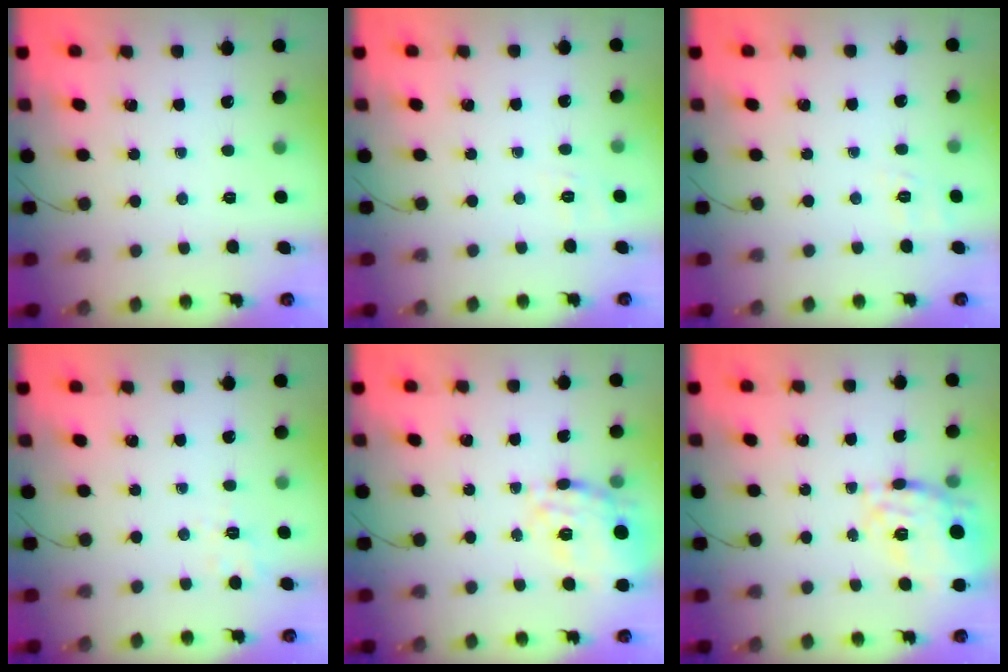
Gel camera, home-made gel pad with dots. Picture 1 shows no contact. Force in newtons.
{"total": 1.9, "press": 0.3, "slide": 1.9}
{"total": 2.0, "press": 0.6, "slide": 1.9}
{"total": 5.0, "press": 4.5, "slide": 2.2}
{"total": 20.6, "press": 20.6, "slide": 1.2}
{"total": 16.3, "press": 16.2, "slide": 1.4}